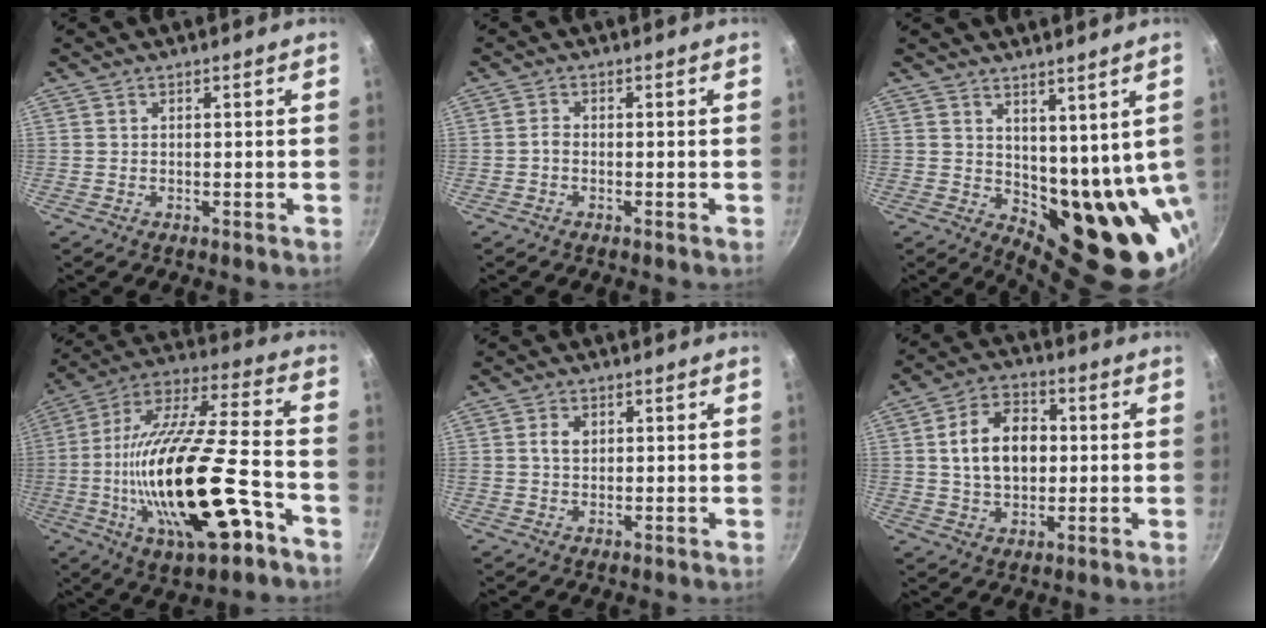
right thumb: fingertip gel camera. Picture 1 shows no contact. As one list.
[{"total": 1.3, "force": [-0.6, 0.8, 0.8], "torque": [-0.017, 0.010, -0.015]}, {"total": 13.1, "force": [3.9, 7.5, 10.1], "torque": [-0.090, -0.029, 0.084]}, {"total": 28.5, "force": [-8.8, 10.1, 25.2], "torque": [-0.443, 0.019, -0.147]}, {"total": 2.9, "force": [0.7, 2.1, 1.9], "torque": [-0.025, 0.002, 0.012]}, {"total": 12.6, "force": [1.2, 8.7, 9.0], "torque": [-0.124, 0.014, 0.015]}]